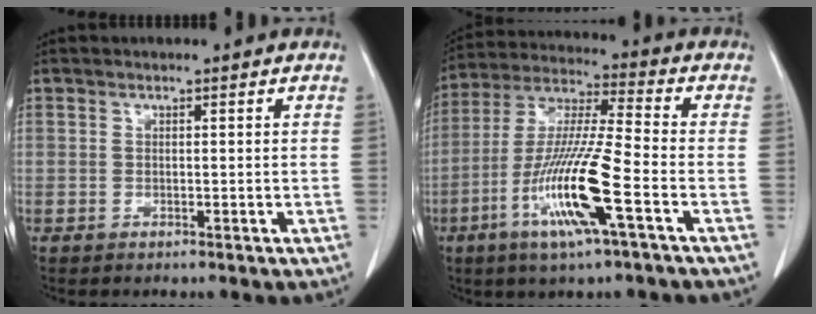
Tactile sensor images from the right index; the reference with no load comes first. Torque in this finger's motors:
{"motor_torque": [2.14, 0.00, 0.60, 0.21]}